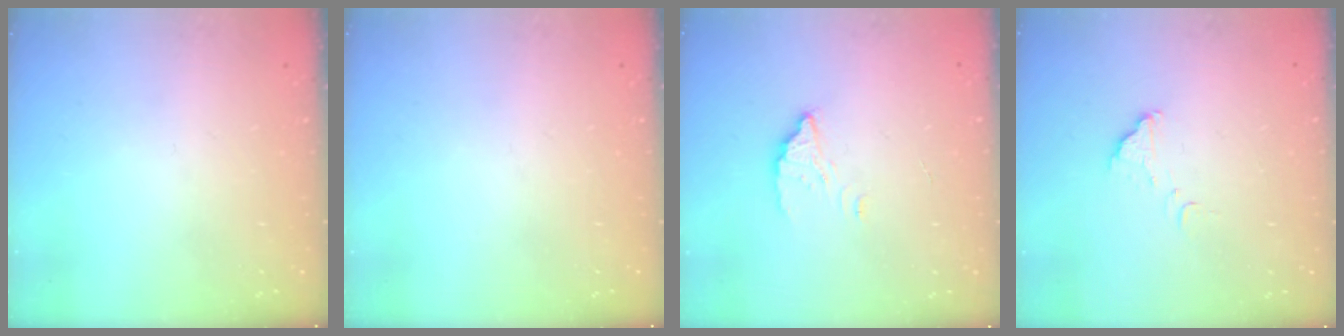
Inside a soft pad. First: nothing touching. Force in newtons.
{"total": 0.0}
{"total": 2.6, "press": 2.6, "slide": 0.2}
{"total": 2.4, "press": 2.4, "slide": 0.1}